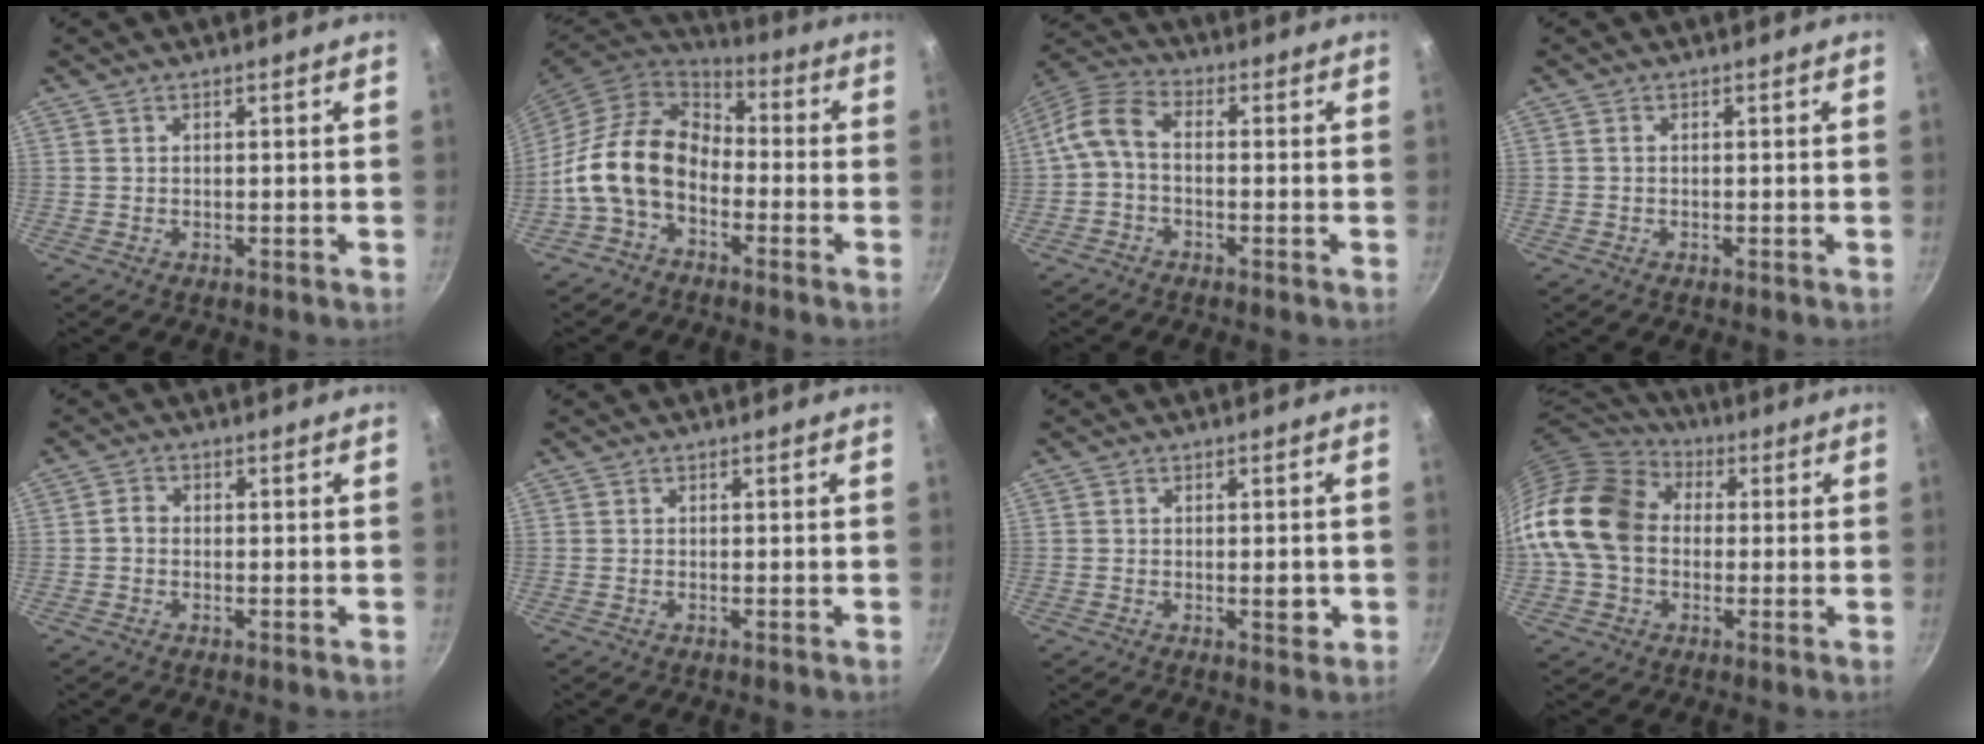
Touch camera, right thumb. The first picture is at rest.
{"total": 14.8, "force": [-3.5, 10.3, 10.1], "torque": [-0.160, 0.044, -0.086]}
{"total": 6.7, "force": [-1.3, 4.0, 5.2], "torque": [-0.118, 0.034, -0.039]}
{"total": 0.0}
{"total": 1.7, "force": [-0.4, 1.3, 1.0], "torque": [-0.018, 0.011, -0.013]}
{"total": 0.0}
{"total": 2.9, "force": [-0.6, 1.3, 2.6], "torque": [-0.025, 0.003, -0.007]}
{"total": 19.8, "force": [0.6, 14.9, 13.0], "torque": [-0.243, 0.041, -0.002]}